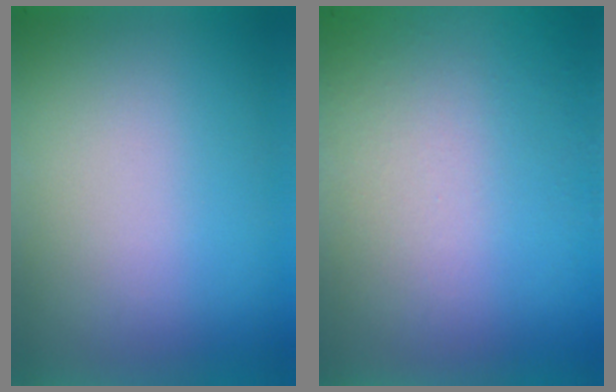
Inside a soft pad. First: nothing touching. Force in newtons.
{"total": 9.2}